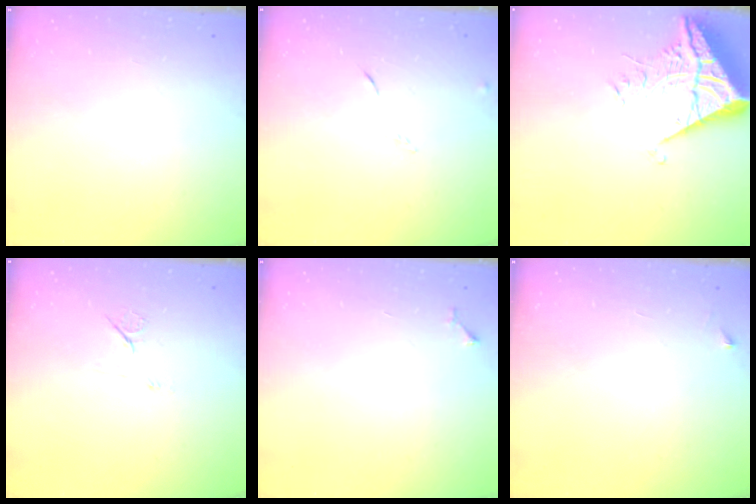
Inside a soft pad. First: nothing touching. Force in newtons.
{"total": 5.2, "press": 5.1, "slide": 0.6}
{"total": 8.8, "press": 8.7, "slide": 0.8}
{"total": 6.0, "press": 6.0, "slide": 0.8}
{"total": 4.5, "press": 4.5, "slide": 0.6}
{"total": 2.5, "press": 2.5, "slide": 0.3}